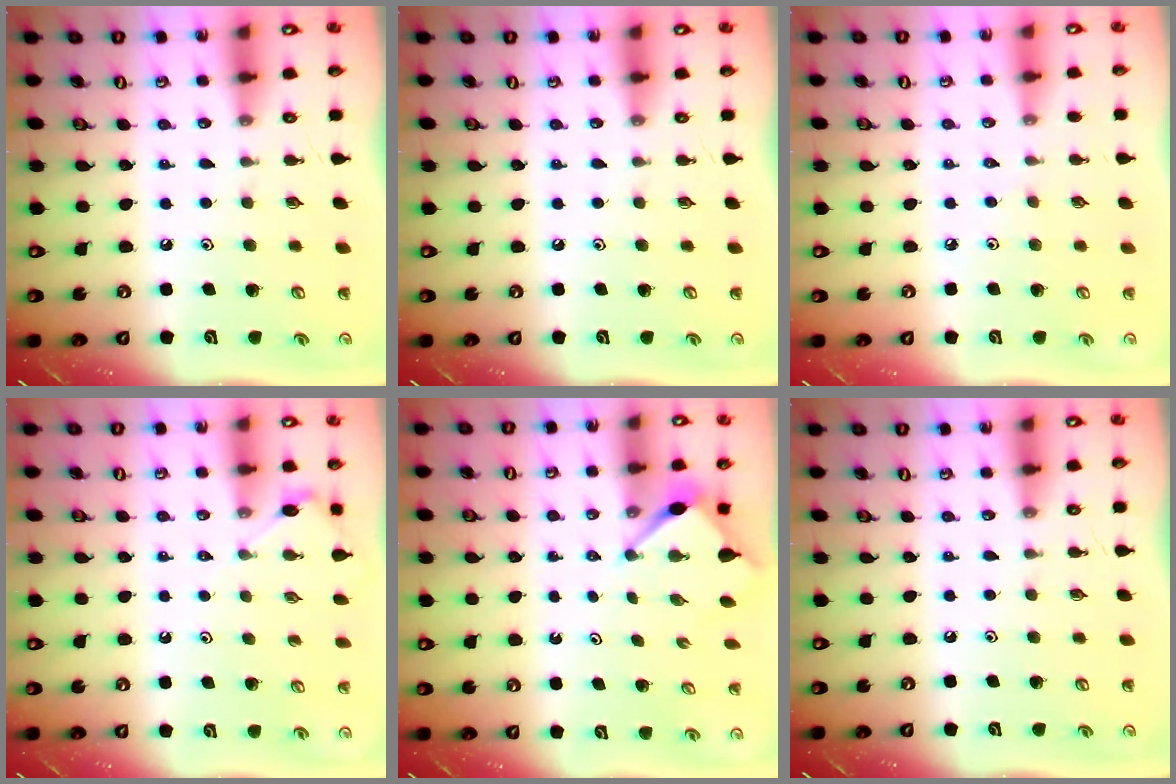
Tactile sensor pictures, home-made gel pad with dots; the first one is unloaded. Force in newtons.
{"total": 0.0}
{"total": 2.1, "press": 2.1, "slide": 0.5}
{"total": 3.9, "press": 3.9, "slide": 0.4}
{"total": 3.4, "press": 3.3, "slide": 0.3}
{"total": 0.0}